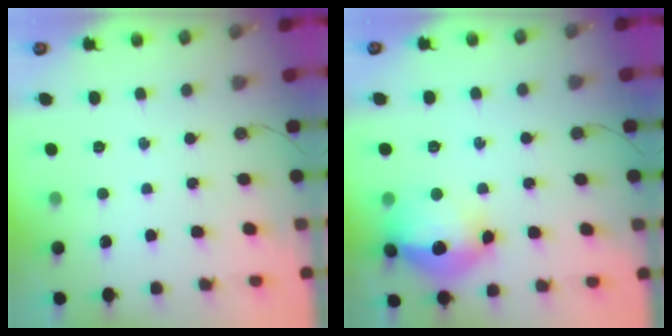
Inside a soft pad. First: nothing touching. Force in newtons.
{"total": 16.5, "press": 16.4, "slide": 1.4}